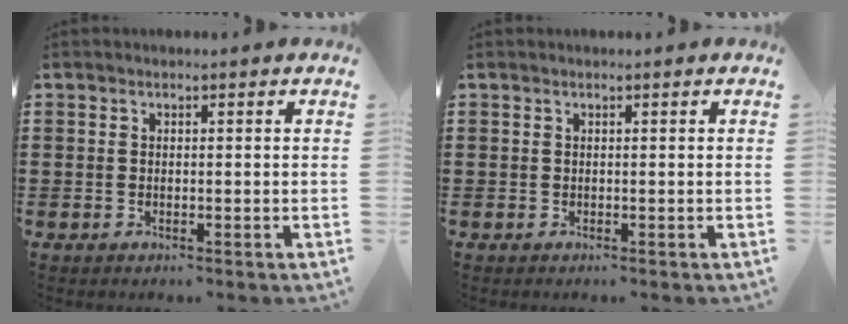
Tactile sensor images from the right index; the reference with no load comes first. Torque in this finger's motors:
{"motor_torque": [0.28, 0.42, 0.07, 0.01]}